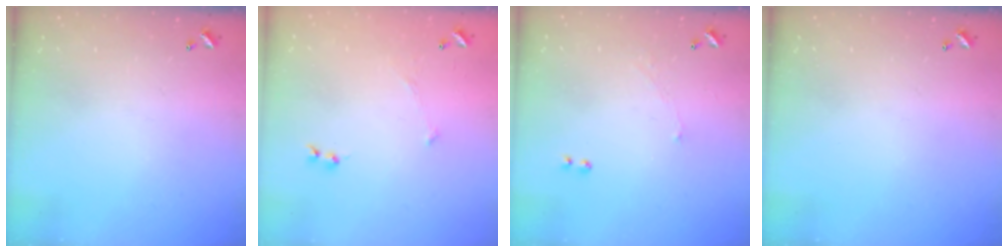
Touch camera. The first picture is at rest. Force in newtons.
{"total": 4.8, "press": 4.7, "slide": 0.8}
{"total": 1.0, "press": 0.7, "slide": 0.6}
{"total": 0.0}